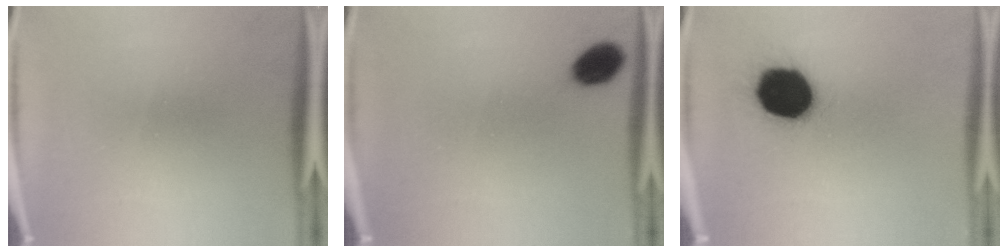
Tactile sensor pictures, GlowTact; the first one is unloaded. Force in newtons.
{"total": 5.9}
{"total": 19.8}